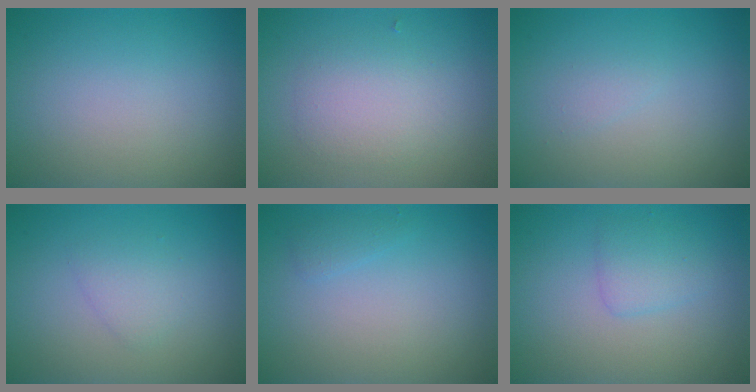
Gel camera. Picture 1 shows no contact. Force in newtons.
{"total": 3.0, "press": 3.0, "slide": 0.1}
{"total": 0.7, "press": 0.7, "slide": 0.1}
{"total": 1.6, "press": 1.6, "slide": 0.1}
{"total": 0.8, "press": 0.8, "slide": 0.1}
{"total": 1.9, "press": 1.9, "slide": 0.1}